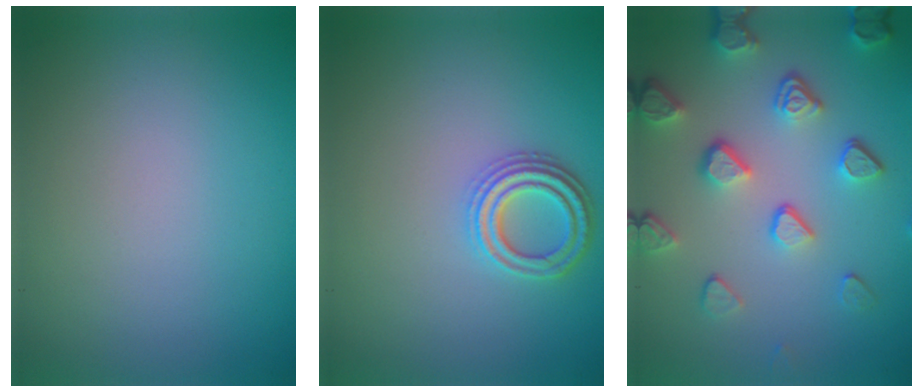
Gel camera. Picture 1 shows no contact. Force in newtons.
{"total": 3.0, "press": 2.7, "slide": 1.1}
{"total": 5.1, "press": 4.0, "slide": 3.2}